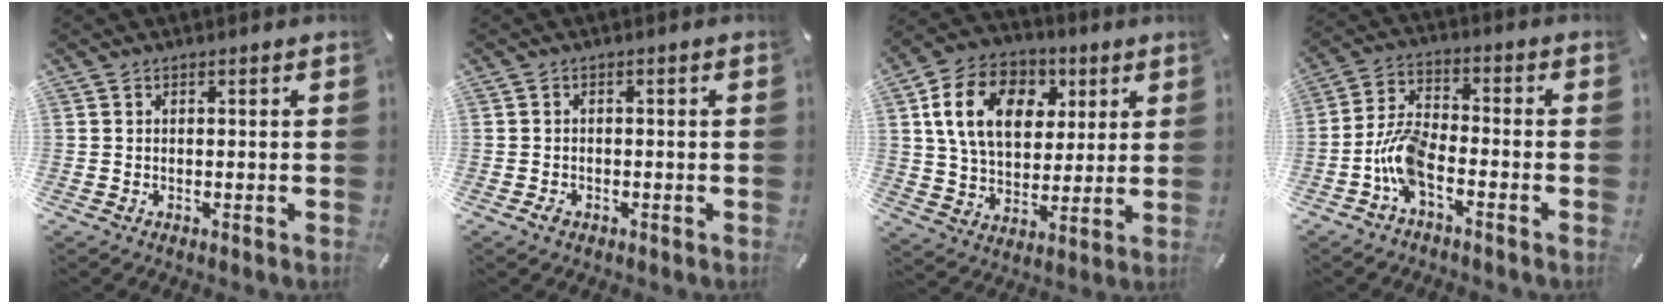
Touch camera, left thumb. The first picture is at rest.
{"total": 1.4, "force": [-0.8, 0.9, 0.7], "torque": [-0.013, 0.005, -0.016]}
{"total": 15.8, "force": [5.2, 11.7, 9.1], "torque": [-0.159, 0.002, 0.097]}
{"total": 8.5, "force": [-4.5, 3.6, 6.3], "torque": [-0.148, 0.007, -0.085]}